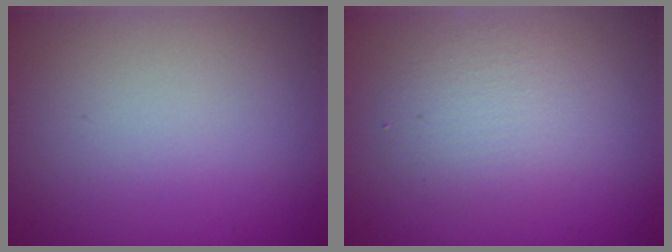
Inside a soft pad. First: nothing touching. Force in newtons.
{"total": 2.7, "press": 2.7, "slide": 0.3}